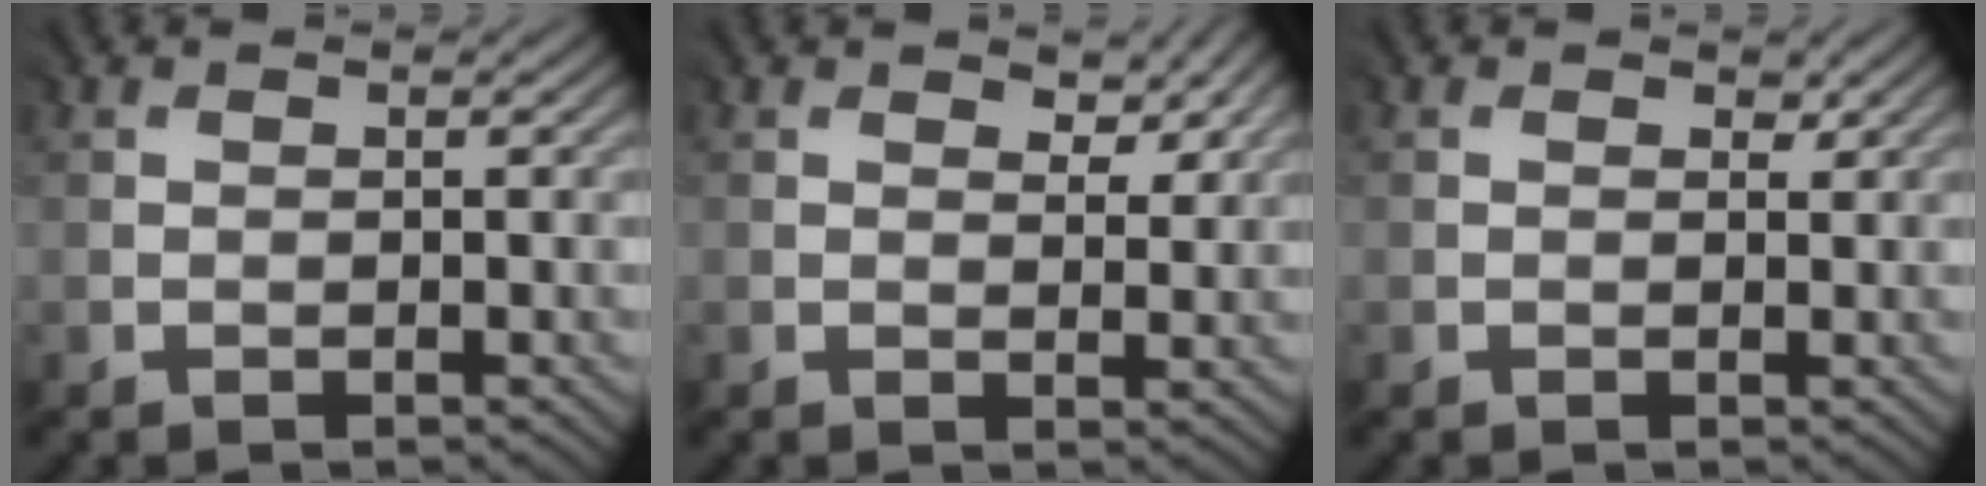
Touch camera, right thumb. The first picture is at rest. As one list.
[{"total": 3.3, "force": [1.9, 1.8, 2.1], "torque": [-0.032, -0.007, 0.032]}, {"total": 1.1, "force": [0.7, 0.7, 0.6], "torque": [-0.009, -0.002, 0.011]}]